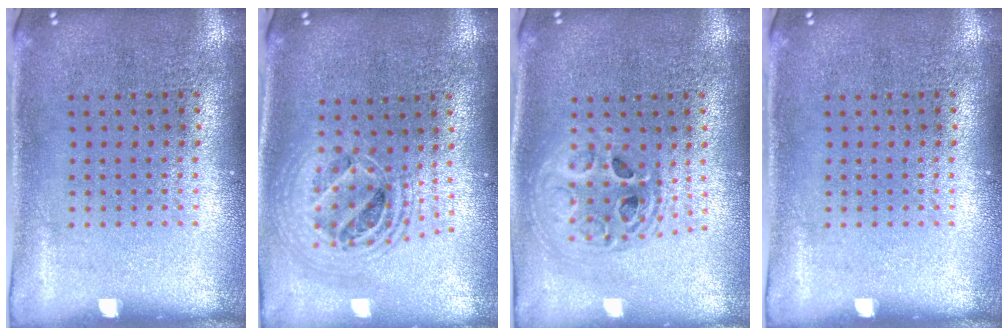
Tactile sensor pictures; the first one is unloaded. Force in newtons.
{"total": 2.1, "press": 1.7, "slide": 1.2}
{"total": 2.0, "press": 1.6, "slide": 1.2}
{"total": 0.0}